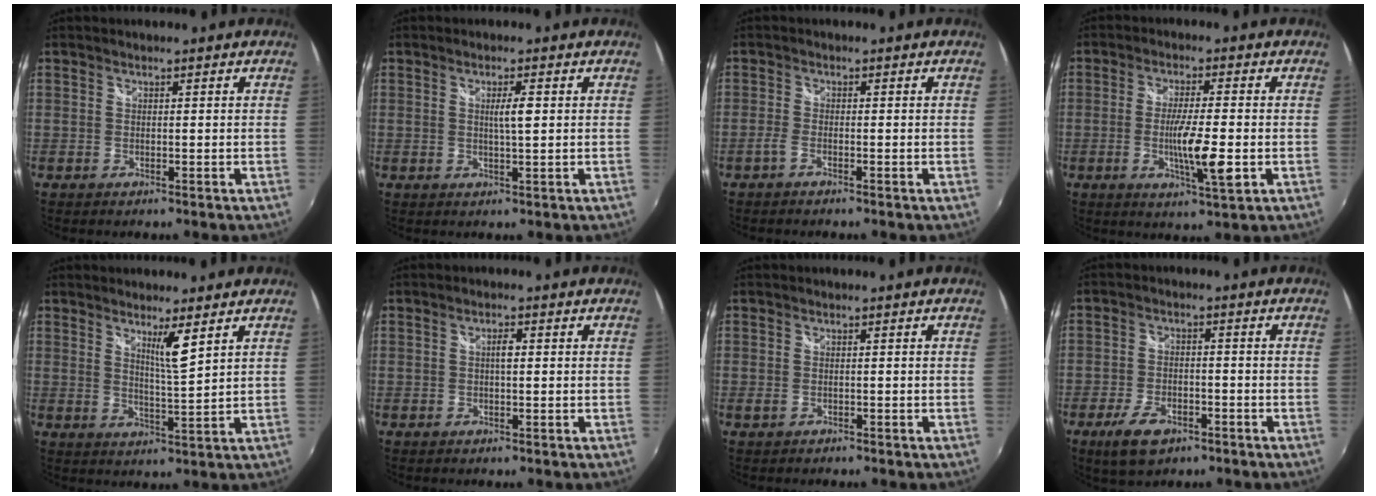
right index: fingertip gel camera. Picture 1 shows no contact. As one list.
[{"total": 3.0, "force": [0.5, 0.1, 2.9], "torque": [-0.049, -0.001, 0.008]}, {"total": 1.4, "force": [-1.1, 0.2, 0.9], "torque": [-0.028, 0.000, -0.027]}, {"total": 8.1, "force": [-1.9, 0.6, 7.9], "torque": [-0.139, -0.016, -0.033]}, {"total": 4.8, "force": [2.9, -0.2, 3.8], "torque": [-0.061, -0.010, 0.045]}, {"total": 1.6, "force": [0.2, 0.5, 1.5], "torque": [-0.027, 0.004, 0.001]}, {"total": 0.9, "force": [-0.5, 0.6, 0.5], "torque": [-0.012, -0.003, -0.008]}, {"total": 7.8, "force": [-4.9, 3.9, 4.6], "torque": [-0.113, -0.008, -0.082]}]